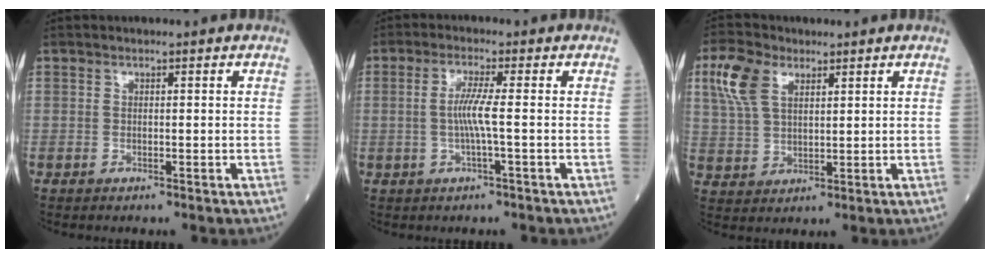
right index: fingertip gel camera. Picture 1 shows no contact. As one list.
[{"total": 4.0, "force": [-0.4, -0.5, 4.0], "torque": [-0.083, 0.001, -0.008]}, {"total": 7.5, "force": [3.6, 4.0, 5.1], "torque": [-0.125, 0.019, 0.076]}]